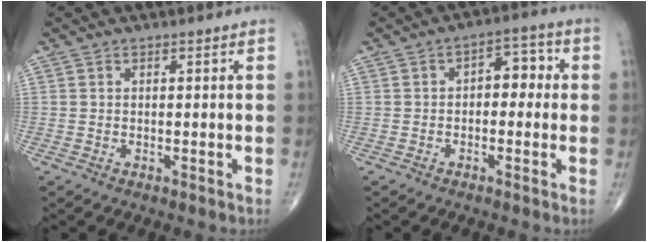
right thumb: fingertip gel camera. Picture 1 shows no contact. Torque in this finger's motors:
{"motor_torque": [-0.06, -0.39, 0.35, 0.11, 0.08]}